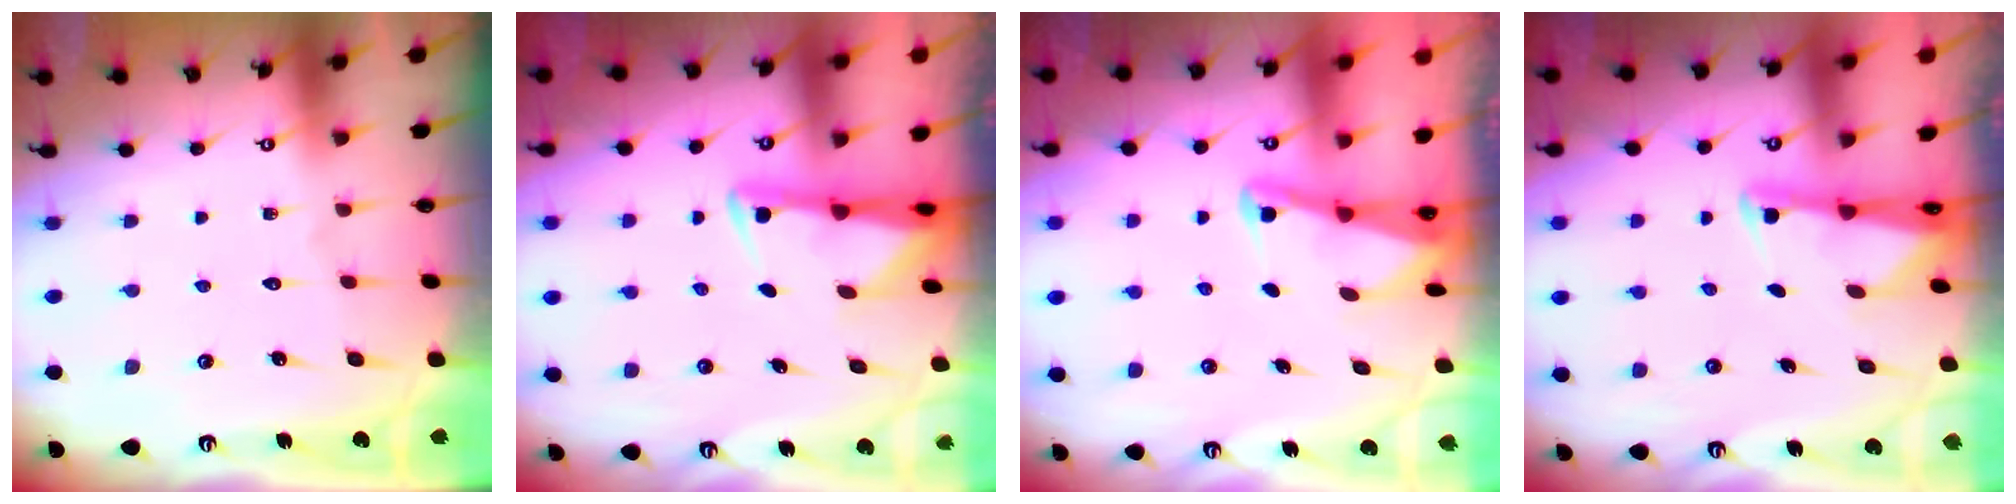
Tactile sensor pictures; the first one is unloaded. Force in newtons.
{"total": 2.9, "press": 2.8, "slide": 0.6}
{"total": 2.1, "press": 2.1, "slide": 0.3}
{"total": 1.9, "press": 1.9, "slide": 0.3}